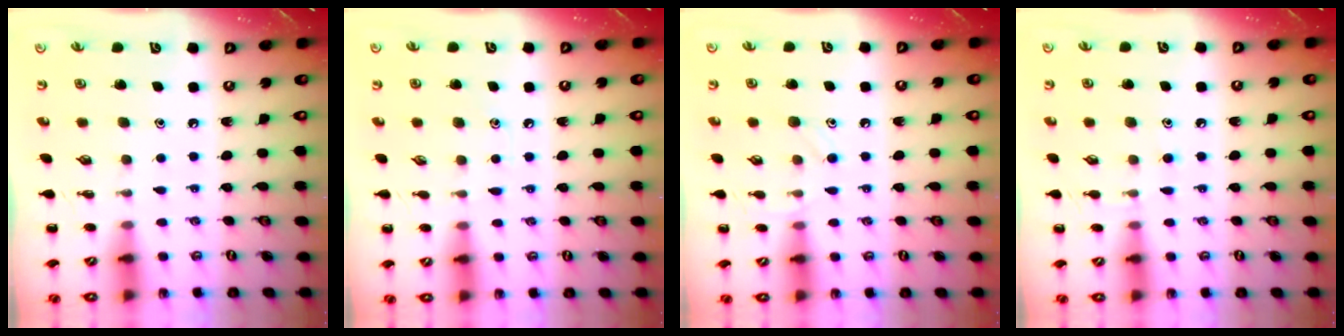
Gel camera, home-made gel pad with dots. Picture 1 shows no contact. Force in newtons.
{"total": 6.5, "press": 6.1, "slide": 2.2}
{"total": 8.8, "press": 8.5, "slide": 2.3}
{"total": 7.0, "press": 6.6, "slide": 2.4}